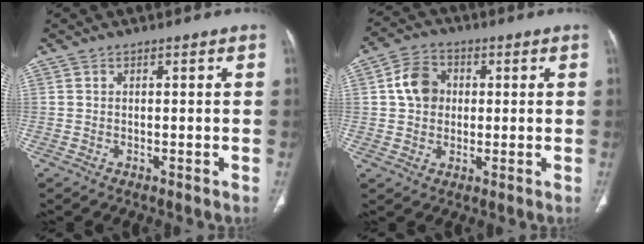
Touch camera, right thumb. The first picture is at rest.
{"total": 7.5, "force": [1.1, 6.2, 4.2], "torque": [-0.060, 0.010, 0.013]}